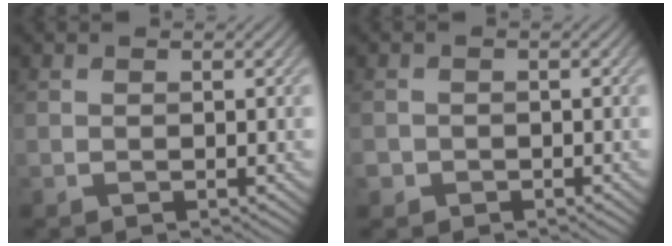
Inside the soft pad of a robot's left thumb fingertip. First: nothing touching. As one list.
[{"total": 1.5, "force": [-0.7, 1.2, 0.2], "torque": [0.001, -0.006, -0.017]}]